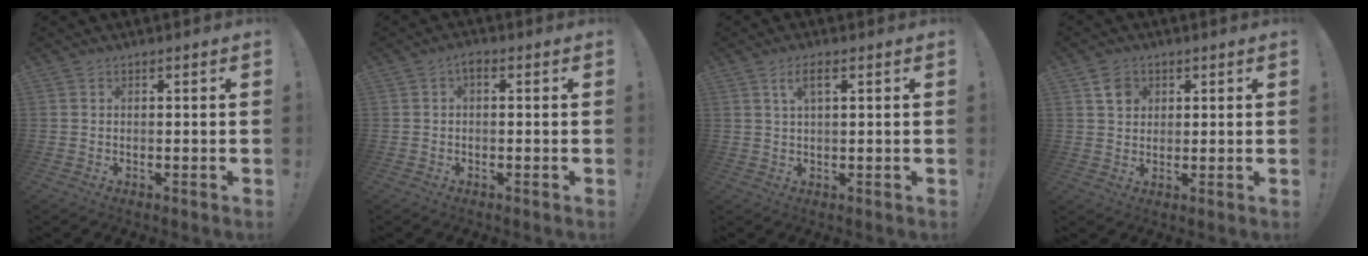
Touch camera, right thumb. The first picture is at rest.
{"total": 1.8, "force": [-0.4, 0.9, 1.6], "torque": [-0.030, 0.006, -0.008]}
{"total": 3.9, "force": [1.7, 1.0, 3.4], "torque": [-0.056, -0.002, 0.025]}
{"total": 4.5, "force": [2.3, 3.8, 1.1], "torque": [-0.007, -0.008, 0.040]}